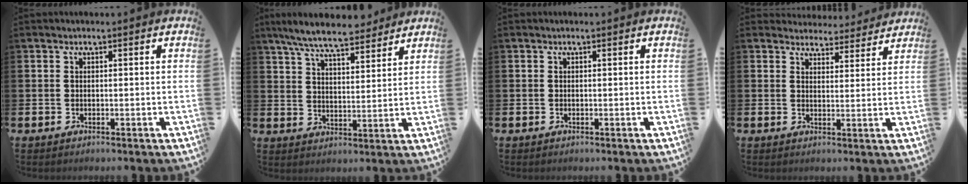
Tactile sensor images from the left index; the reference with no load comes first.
{"total": 8.3, "force": [7.5, 1.6, 3.2], "torque": [-0.081, -0.030, 0.136]}
{"total": 0.0}
{"total": 4.0, "force": [3.9, 1.0, -0.1], "torque": [0.001, -0.030, 0.067]}